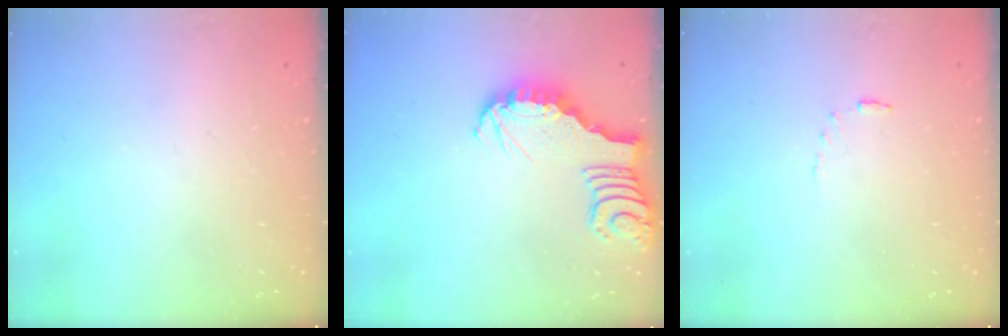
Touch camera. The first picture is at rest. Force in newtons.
{"total": 3.0, "press": 3.0, "slide": 0.2}
{"total": 3.7, "press": 3.7, "slide": 0.5}